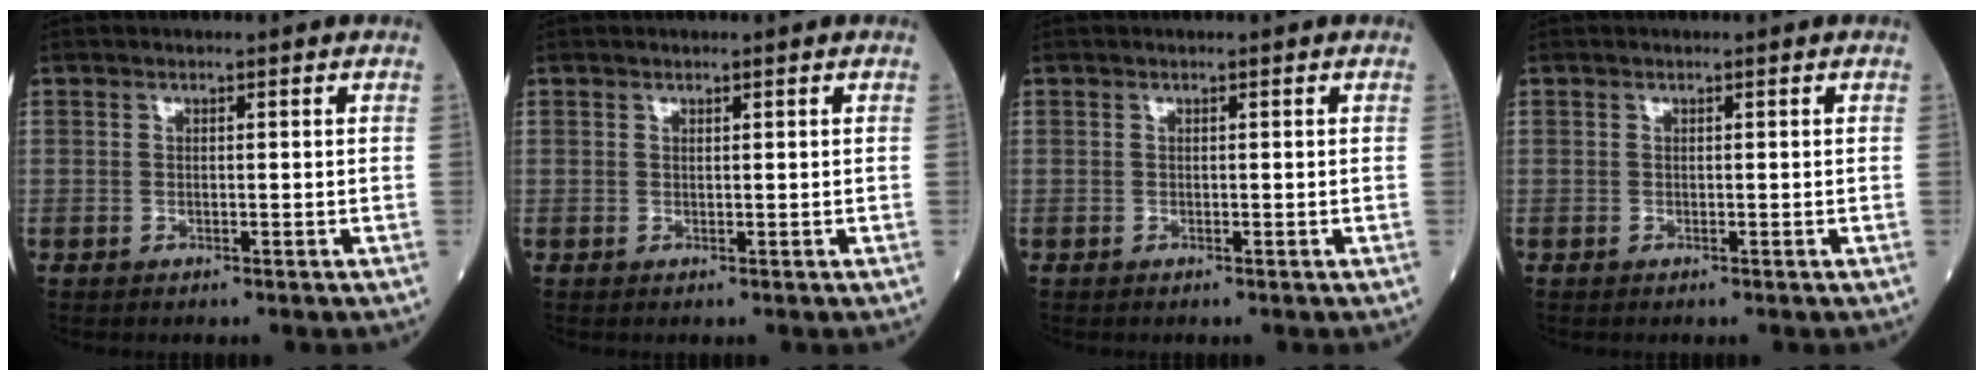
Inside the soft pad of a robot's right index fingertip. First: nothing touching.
{"total": 0.0}
{"total": 0.0}
{"total": 0.0}